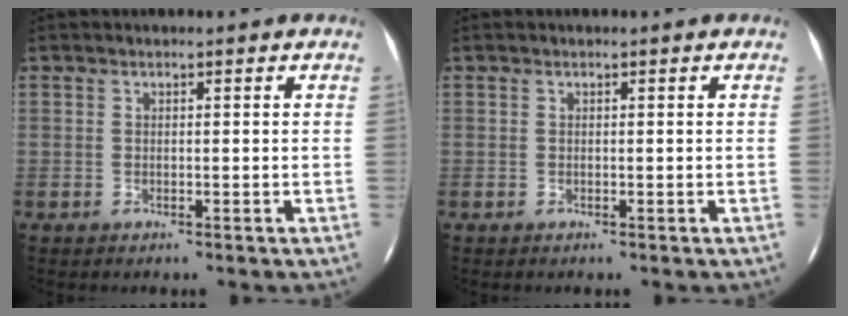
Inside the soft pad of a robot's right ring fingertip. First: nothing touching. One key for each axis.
{"total": 0.0}